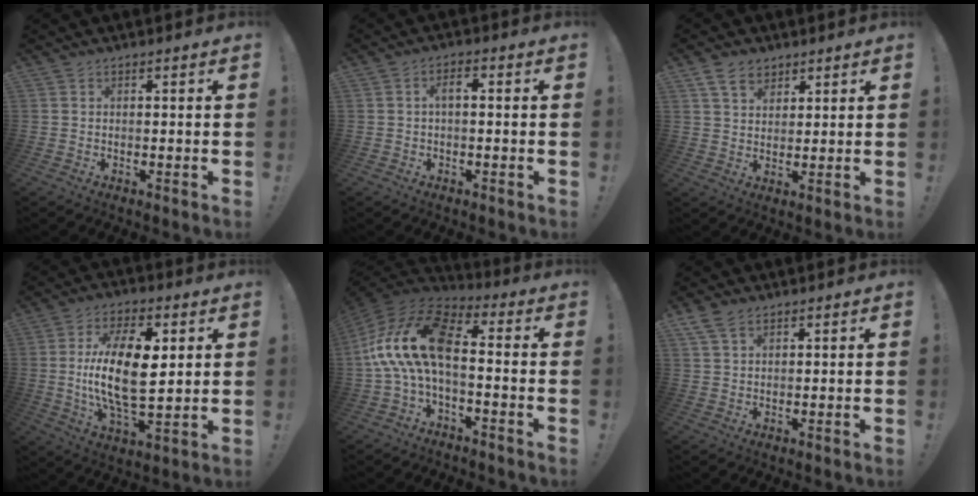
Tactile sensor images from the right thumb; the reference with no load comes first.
{"total": 2.7, "force": [-0.3, 1.0, 2.5], "torque": [-0.053, 0.013, -0.006]}
{"total": 7.5, "force": [4.6, 4.9, 3.2], "torque": [-0.056, -0.013, 0.089]}
{"total": 18.1, "force": [2.2, 8.4, 15.9], "torque": [-0.287, -0.012, 0.027]}
{"total": 18.3, "force": [1.0, 9.2, 15.8], "torque": [-0.306, 0.019, 0.027]}
{"total": 4.6, "force": [2.8, 2.3, 2.7], "torque": [-0.056, -0.005, 0.057]}